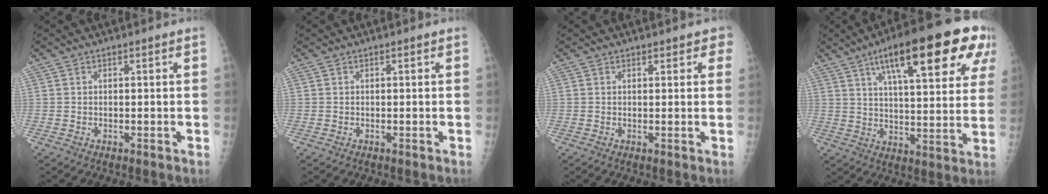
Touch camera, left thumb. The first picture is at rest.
{"total": 0.0}
{"total": 2.4, "force": [1.7, 1.3, 1.1], "torque": [0.018, -0.003, 0.014]}
{"total": 24.3, "force": [12.0, 6.9, 20.0], "torque": [-0.267, -0.007, 0.174]}